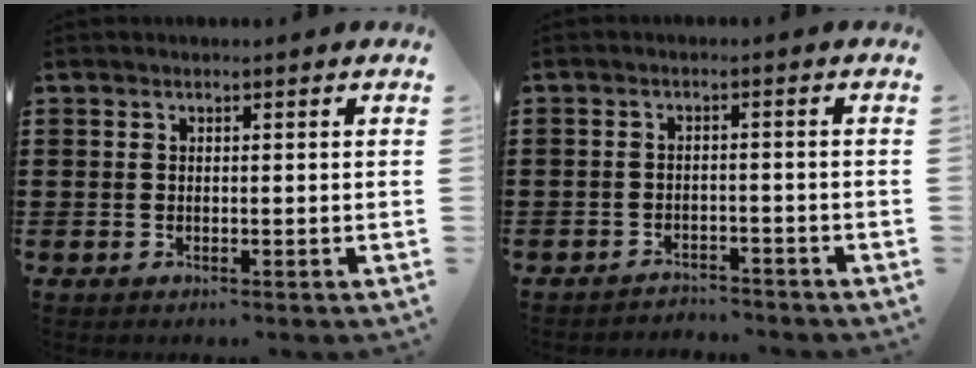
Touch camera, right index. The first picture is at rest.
{"total": 2.5, "force": [-2.5, 0.2, -0.1], "torque": [-0.008, -0.002, -0.054]}